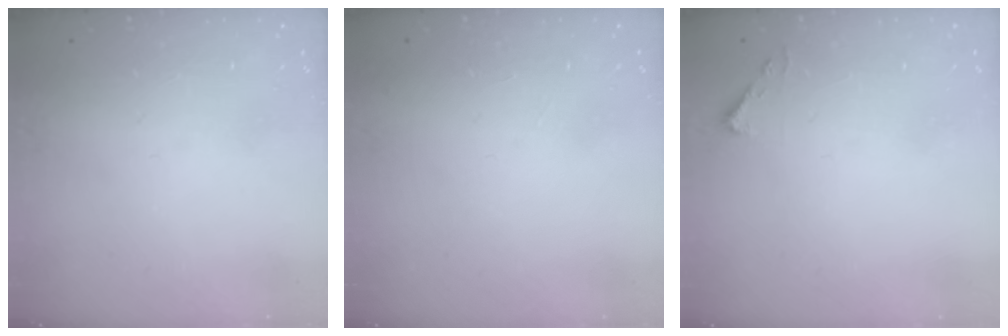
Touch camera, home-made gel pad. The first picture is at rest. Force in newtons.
{"total": 4.9, "press": 4.8, "slide": 0.5}
{"total": 3.7, "press": 3.7, "slide": 0.4}